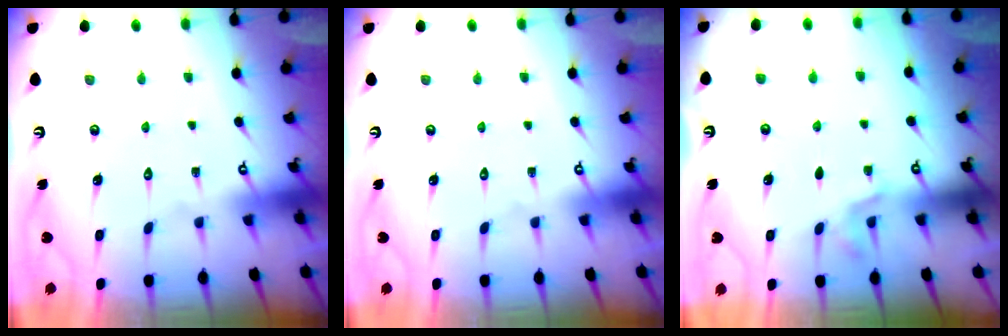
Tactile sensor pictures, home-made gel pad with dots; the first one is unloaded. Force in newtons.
{"total": 0.0}
{"total": 1.8, "press": 0.9, "slide": 1.5}